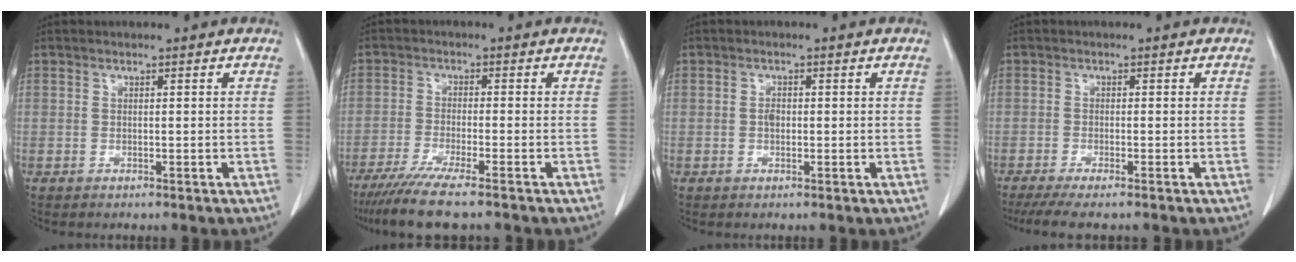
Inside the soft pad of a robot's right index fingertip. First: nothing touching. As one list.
[{"total": 8.4, "force": [-6.6, -0.2, 5.1], "torque": [-0.080, -0.022, -0.110]}, {"total": 1.3, "force": [-0.1, 0.8, 1.0], "torque": [-0.018, 0.002, -0.002]}, {"total": 6.0, "force": [-4.8, 0.3, 3.5], "torque": [-0.050, -0.013, -0.078]}]